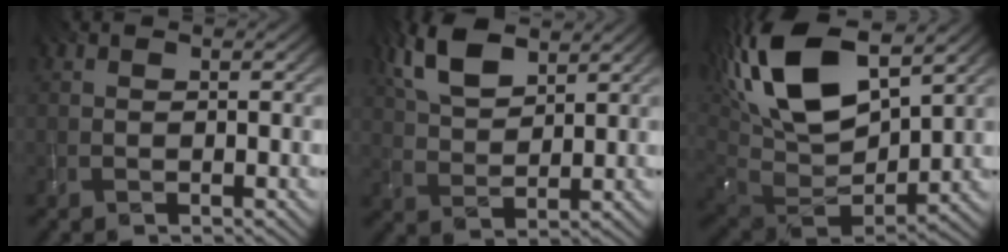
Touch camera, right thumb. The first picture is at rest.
{"total": 6.7, "force": [3.8, 2.8, 4.7], "torque": [-0.116, 0.010, 0.084]}
{"total": 18.0, "force": [6.7, 9.5, 13.7], "torque": [-0.304, 0.031, 0.124]}